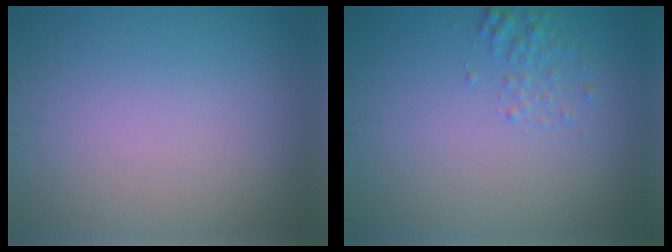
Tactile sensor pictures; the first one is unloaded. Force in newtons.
{"total": 1.3, "press": 1.3, "slide": 0.1}